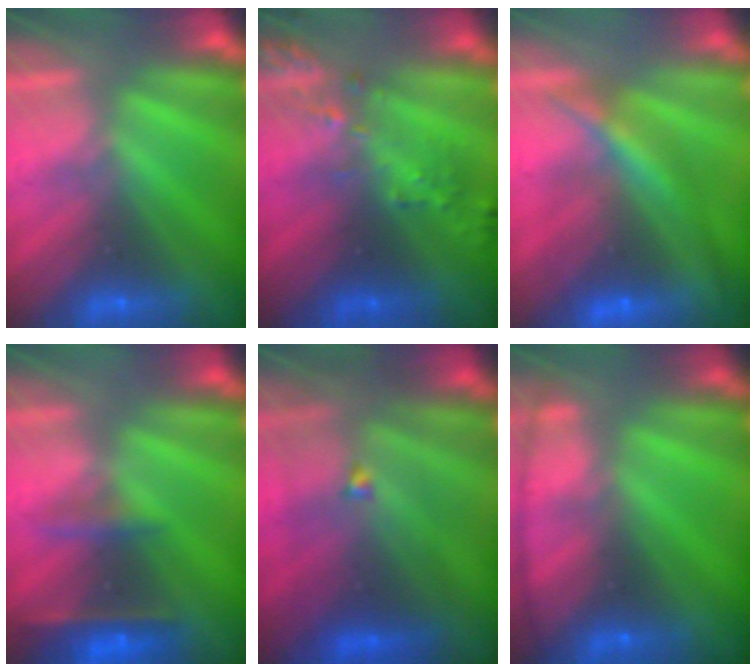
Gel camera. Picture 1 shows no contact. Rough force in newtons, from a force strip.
{"total": 5.8}
{"total": 7.9}
{"total": 8.3}
{"total": 4.7}
{"total": 10.5}